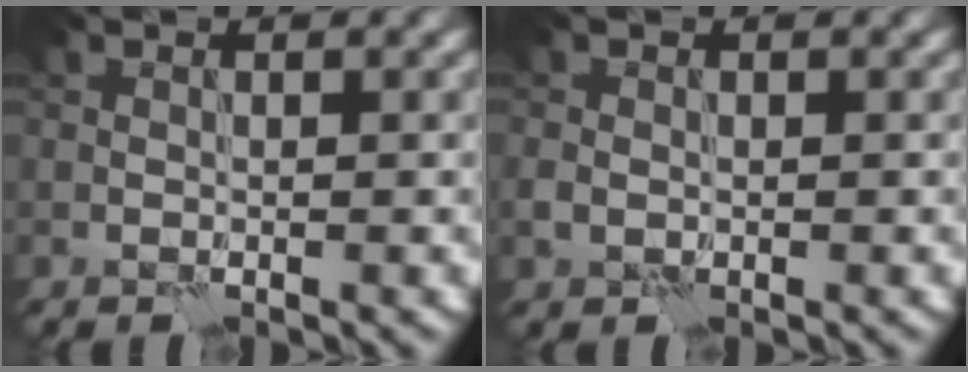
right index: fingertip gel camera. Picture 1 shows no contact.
{"total": 1.0, "force": [-0.1, 0.9, 0.3], "torque": [-0.008, -0.002, -0.006]}